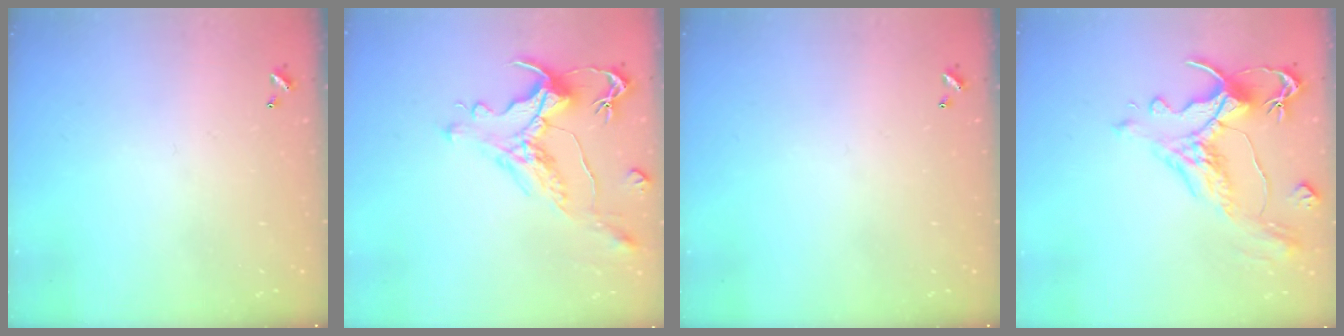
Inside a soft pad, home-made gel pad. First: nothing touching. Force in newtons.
{"total": 1.3, "press": 0.1, "slide": 1.3}
{"total": 0.0}
{"total": 1.8, "press": 0.9, "slide": 1.5}